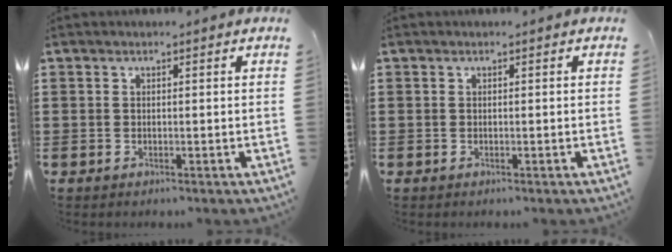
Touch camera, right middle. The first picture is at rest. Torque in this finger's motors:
{"motor_torque": [-1.55, 0.59, -0.02, -0.01]}